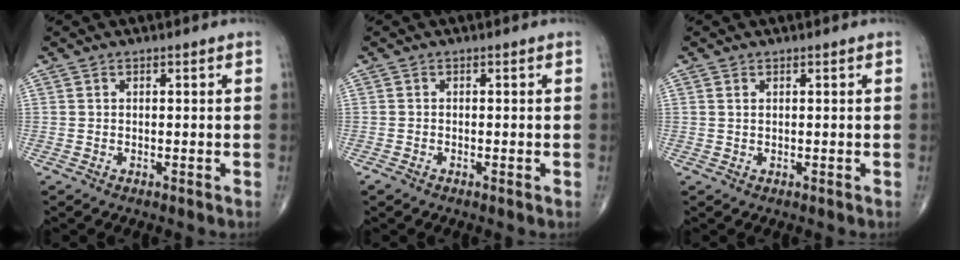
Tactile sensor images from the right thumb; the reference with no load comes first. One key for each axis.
{"total": 0.9, "fx": -0.5, "fy": 0.3, "fz": 0.7, "tx": -0.014, "ty": -0.004, "tz": -0.012}
{"total": 0.7, "fx": 0.4, "fy": 0.3, "fz": 0.5, "tx": -0.014, "ty": 0.005, "tz": 0.008}